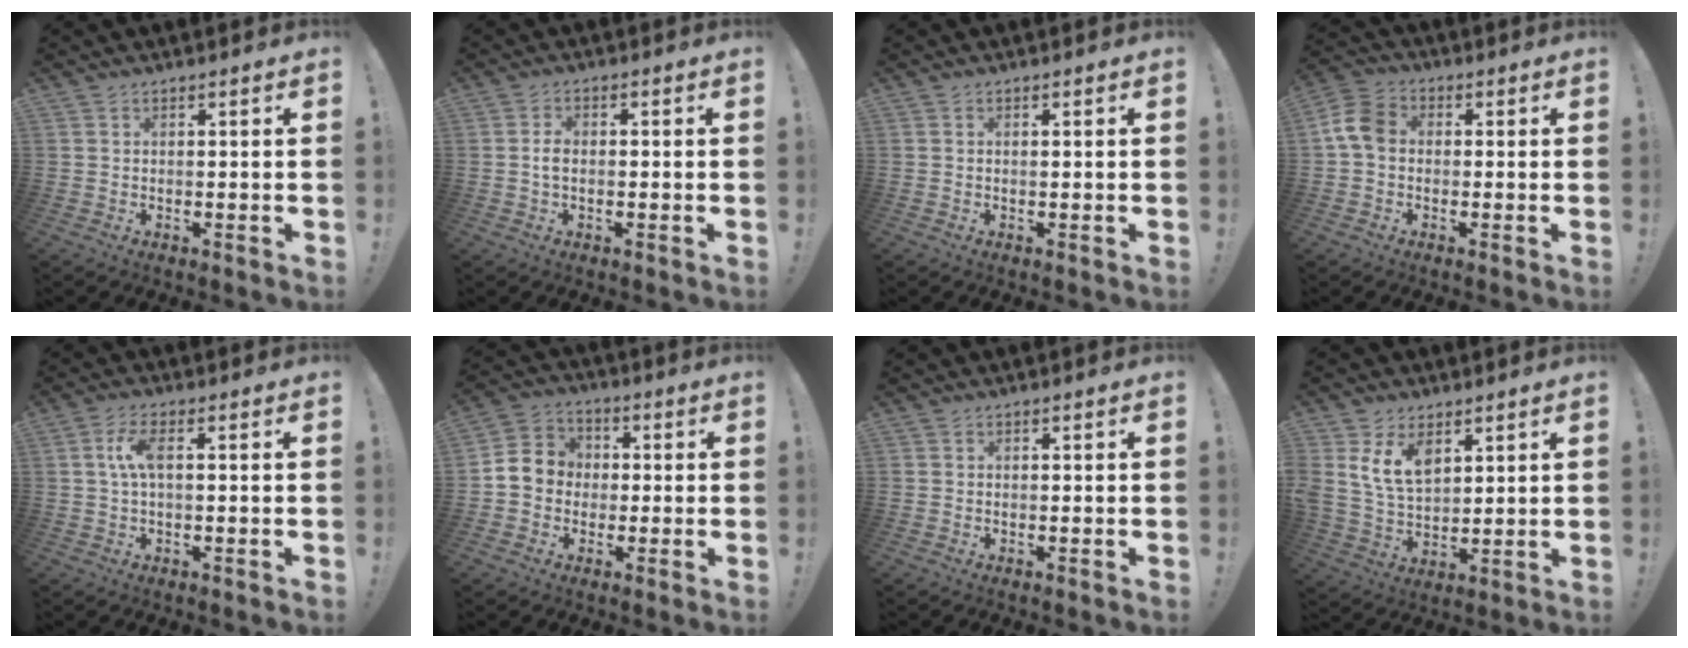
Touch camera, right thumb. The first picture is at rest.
{"total": 2.7, "force": [-0.5, 1.6, 2.1], "torque": [-0.032, 0.005, -0.011]}
{"total": 0.5, "force": [0.4, -0.2, 0.3], "torque": [0.001, -0.004, 0.005]}
{"total": 8.7, "force": [0.0, 6.4, 6.0], "torque": [-0.122, 0.016, 0.008]}
{"total": 6.1, "force": [0.6, 2.3, 5.7], "torque": [-0.118, 0.010, 0.011]}
{"total": 8.7, "force": [-0.8, 8.1, 2.9], "torque": [-0.040, 0.026, -0.004]}
{"total": 0.5, "force": [-0.3, 0.4, -0.1], "torque": [0.000, 0.003, -0.005]}
{"total": 11.1, "force": [5.7, 7.1, 6.4], "torque": [-0.134, -0.019, 0.112]}